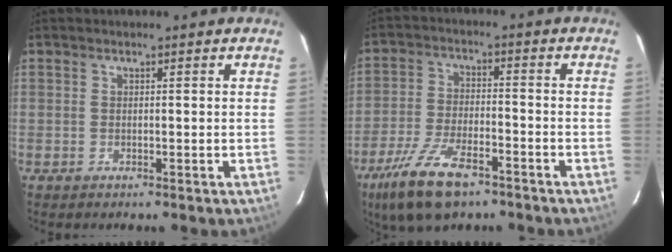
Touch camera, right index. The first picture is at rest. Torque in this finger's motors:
{"motor_torque": [1.16, -0.98, 0.24, 0.09]}